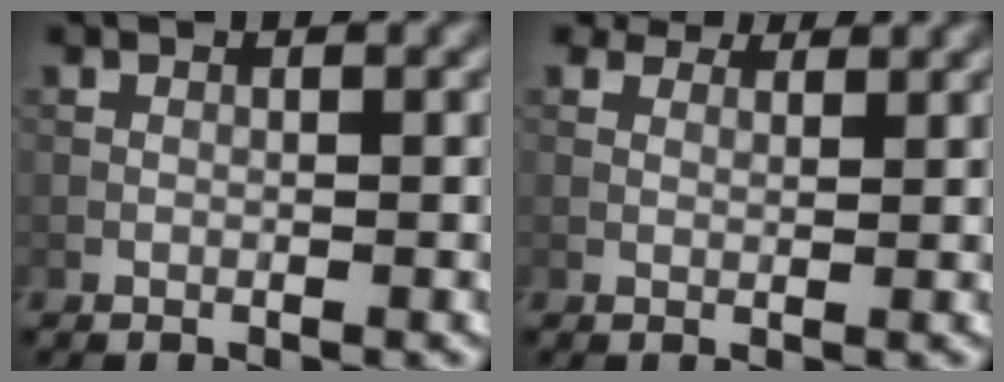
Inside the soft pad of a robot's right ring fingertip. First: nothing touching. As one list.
[{"total": 5.5, "force": [4.3, 2.7, 2.2], "torque": [-0.062, 0.001, 0.061]}]